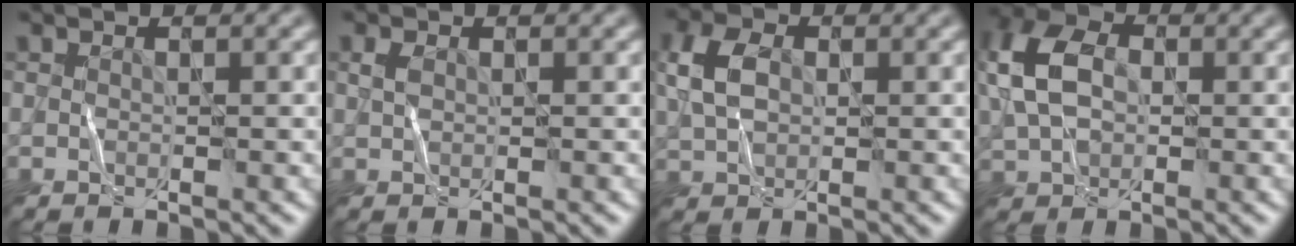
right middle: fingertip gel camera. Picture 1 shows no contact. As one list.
[{"total": 1.0, "force": [0.2, 0.8, 0.7], "torque": [-0.017, 0.003, 0.005]}, {"total": 4.1, "force": [0.6, 3.0, 2.8], "torque": [-0.066, 0.011, 0.006]}, {"total": 7.3, "force": [0.7, 5.2, 5.0], "torque": [-0.131, 0.019, 0.001]}]